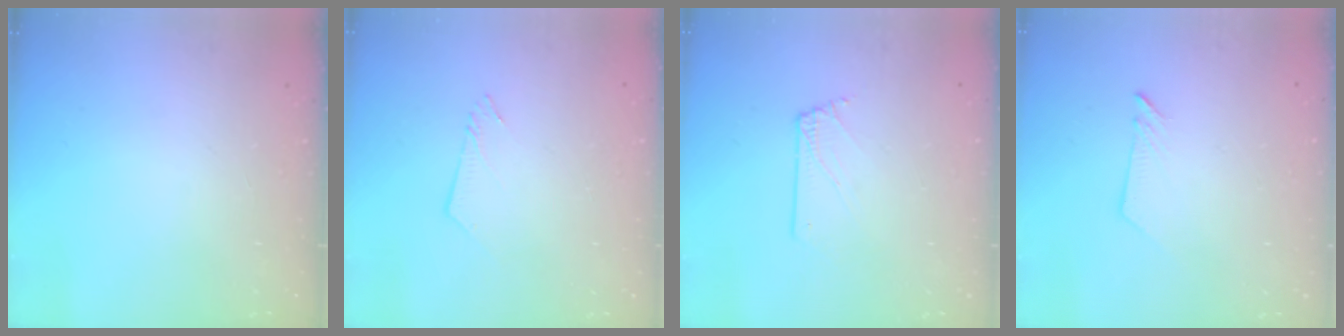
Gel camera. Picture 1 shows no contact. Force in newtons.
{"total": 3.4, "press": 3.4, "slide": 0.3}
{"total": 1.7, "press": 1.7, "slide": 0.2}
{"total": 2.6, "press": 2.6, "slide": 0.3}